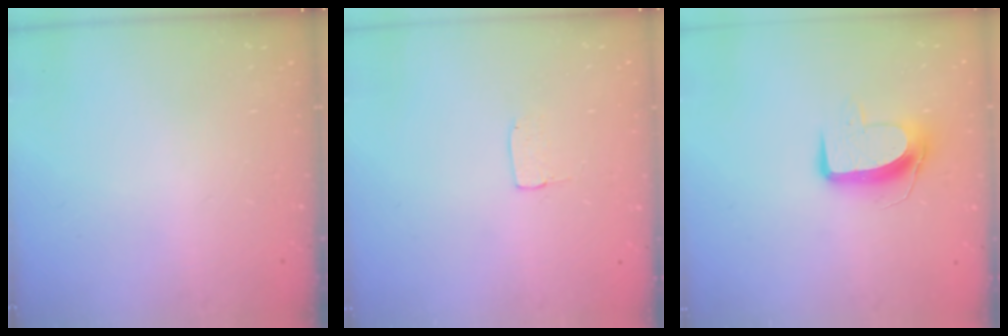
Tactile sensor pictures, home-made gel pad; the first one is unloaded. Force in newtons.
{"total": 2.9, "press": 2.9, "slide": 0.2}
{"total": 10.0, "press": 10.0, "slide": 0.5}